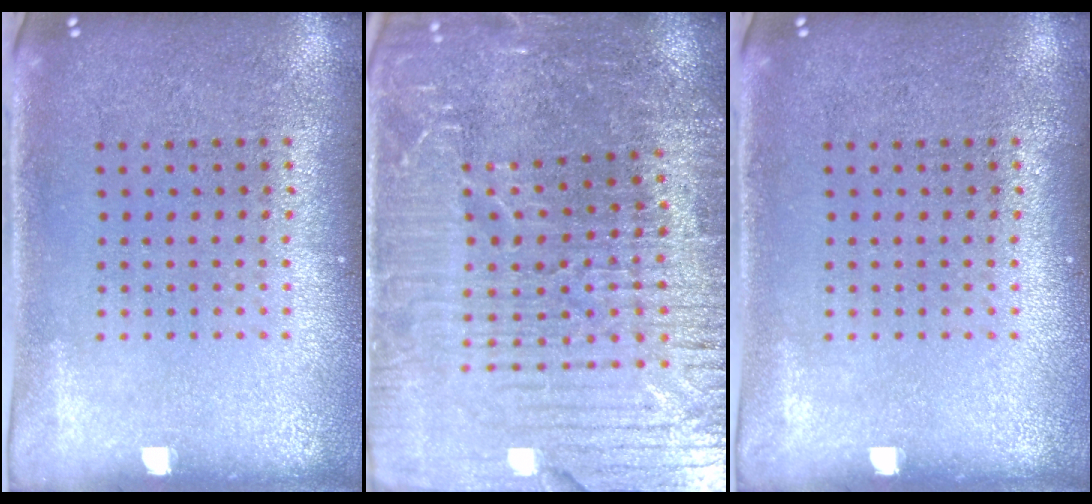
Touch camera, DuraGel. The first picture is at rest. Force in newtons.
{"total": 5.3, "press": 4.9, "slide": 1.9}
{"total": 0.0}